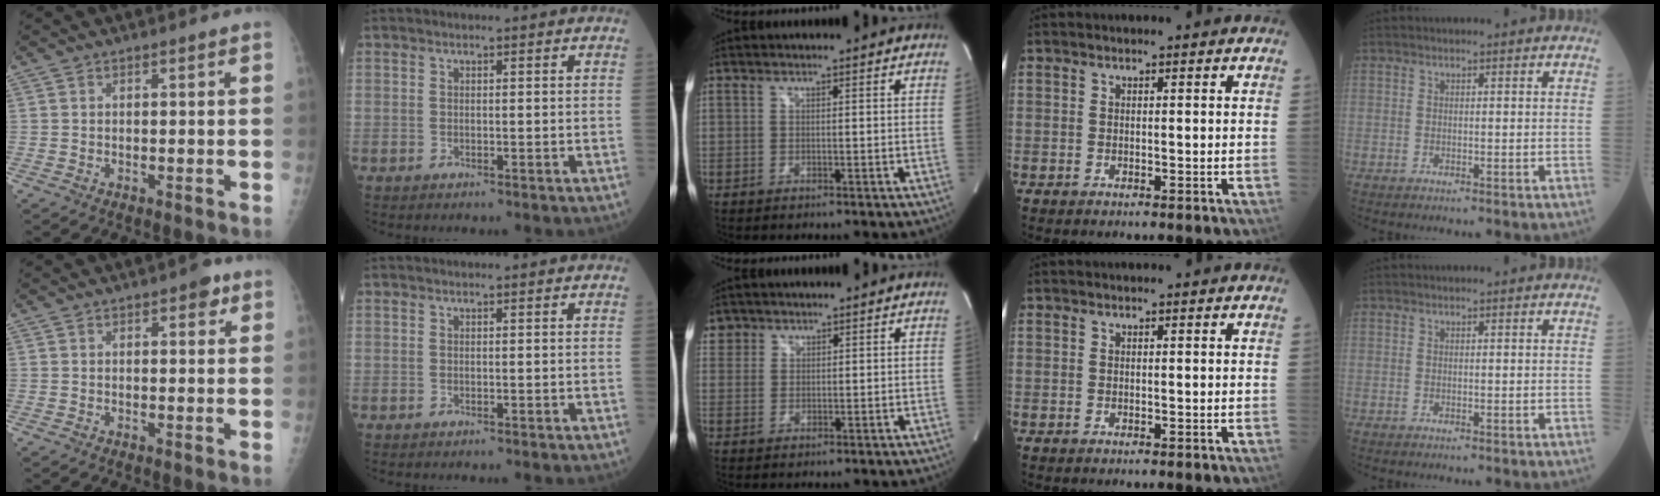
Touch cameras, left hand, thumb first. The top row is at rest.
{"thumb": {"total": 2.7, "force": [1.5, 1.4, 1.8], "torque": [-0.008, -0.002, 0.015]}, "middle": {"total": 2.3, "force": [1.6, 1.7, -0.3], "torque": [0.017, 0.007, 0.026]}}